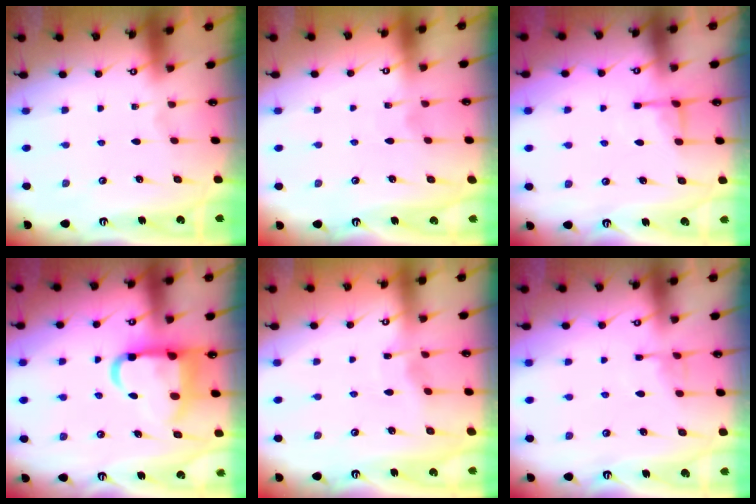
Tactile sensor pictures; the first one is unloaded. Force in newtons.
{"total": 4.5, "press": 4.4, "slide": 0.5}
{"total": 4.2, "press": 4.1, "slide": 0.8}
{"total": 12.8, "press": 12.7, "slide": 1.7}
{"total": 3.2, "press": 3.2, "slide": 0.1}
{"total": 4.7, "press": 4.7, "slide": 0.4}